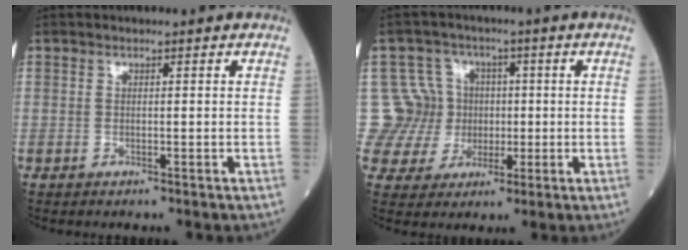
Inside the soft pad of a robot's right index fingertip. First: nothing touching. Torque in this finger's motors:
{"motor_torque": [-0.19, -0.02, -0.16, -0.07]}